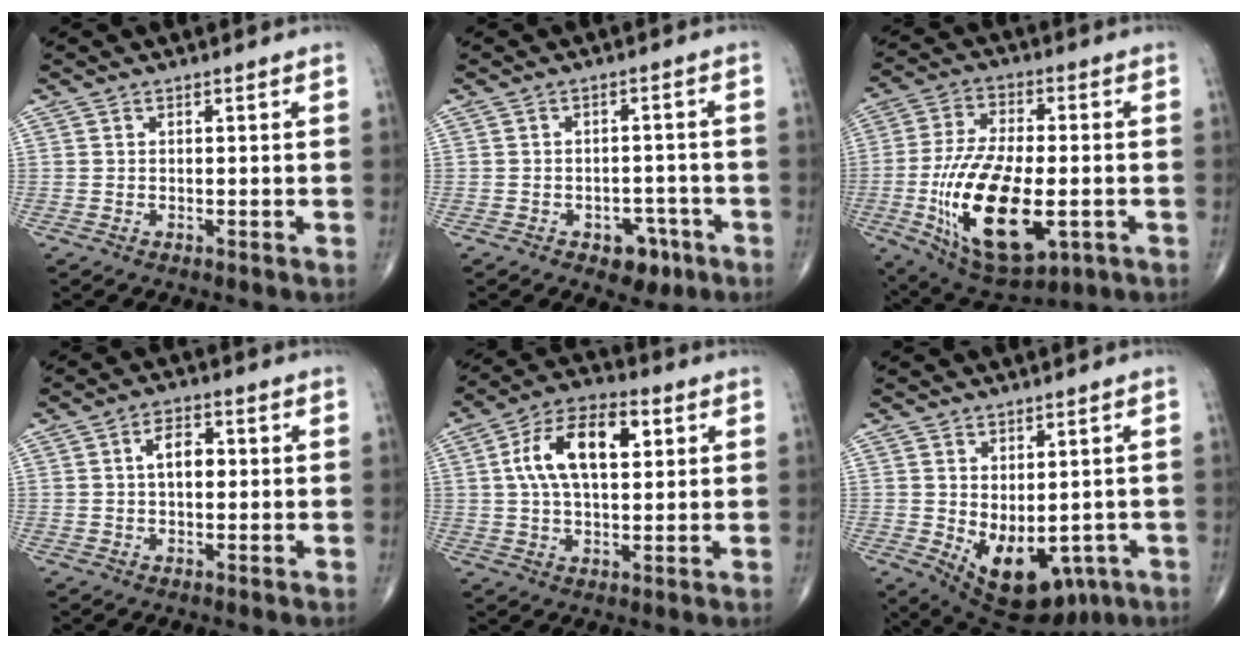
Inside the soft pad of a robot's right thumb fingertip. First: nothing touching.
{"total": 5.6, "force": [-2.9, 3.6, 3.0], "torque": [-0.012, 0.022, -0.036]}
{"total": 21.4, "force": [-4.8, 9.9, 18.3], "torque": [-0.344, -0.002, -0.065]}
{"total": 5.1, "force": [0.6, 2.9, 4.1], "torque": [-0.062, 0.009, 0.005]}
{"total": 14.2, "force": [3.4, 7.4, 11.6], "torque": [-0.200, 0.016, 0.055]}
{"total": 13.7, "force": [-3.8, 8.1, 10.4], "torque": [-0.133, -0.003, -0.029]}